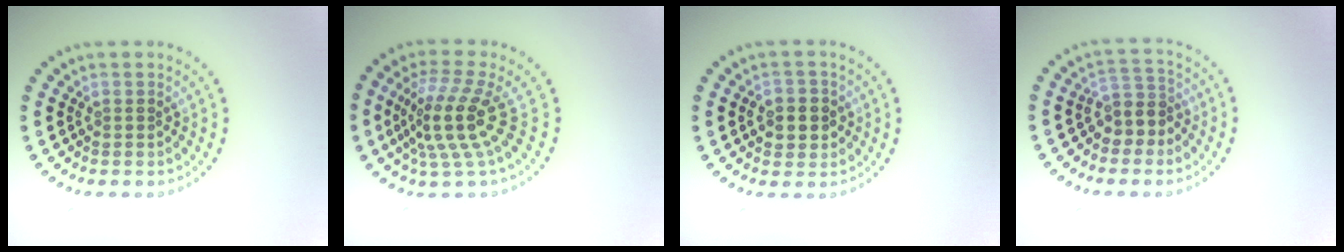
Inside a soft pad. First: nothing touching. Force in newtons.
{"total": 4.7, "press": 3.4, "slide": 3.2}
{"total": 2.9, "press": 2.8, "slide": 0.6}
{"total": 3.0, "press": 2.5, "slide": 1.7}